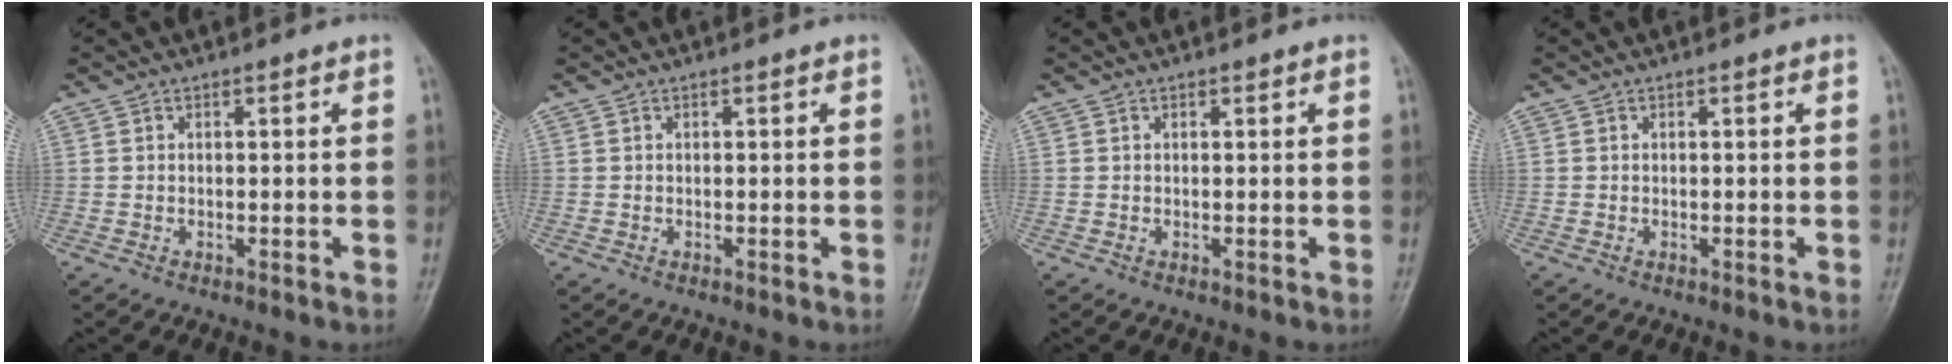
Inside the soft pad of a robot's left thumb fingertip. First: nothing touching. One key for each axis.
{"total": 0.0}
{"total": 0.0}
{"total": 0.0}